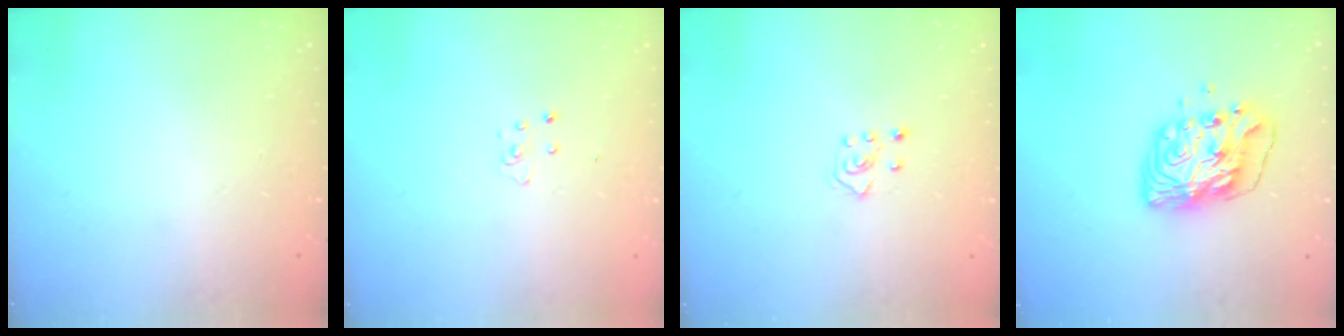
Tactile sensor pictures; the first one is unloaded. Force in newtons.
{"total": 2.6, "press": 2.6, "slide": 0.2}
{"total": 4.6, "press": 4.5, "slide": 0.8}
{"total": 10.5, "press": 10.4, "slide": 1.7}